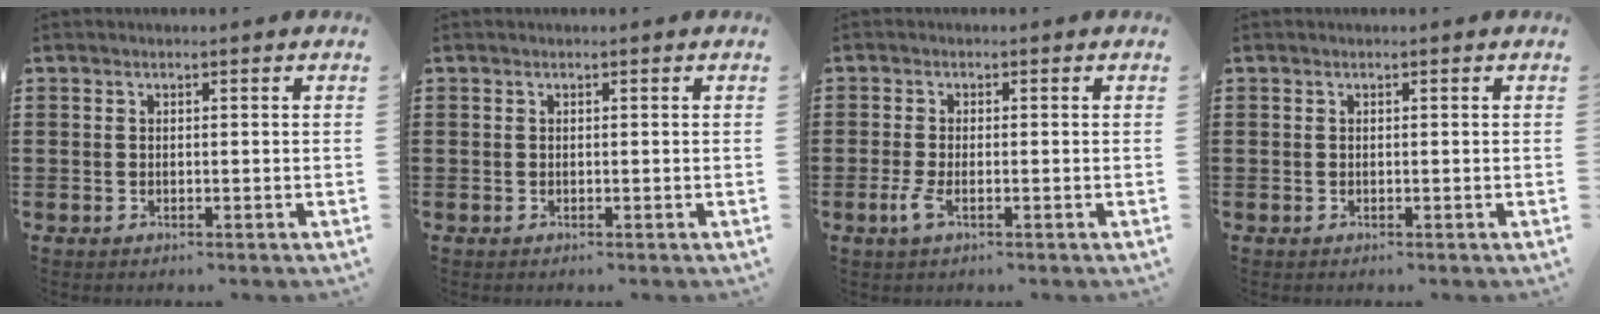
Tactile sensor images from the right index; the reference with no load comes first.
{"total": 0.0}
{"total": 2.3, "force": [-1.0, 0.6, 2.0], "torque": [-0.062, -0.012, -0.026]}
{"total": 0.0}